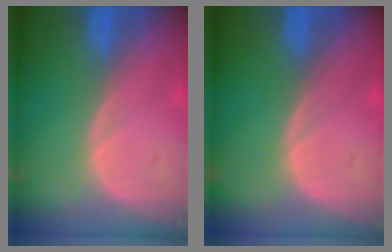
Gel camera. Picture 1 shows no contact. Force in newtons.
{"total": 0.0}